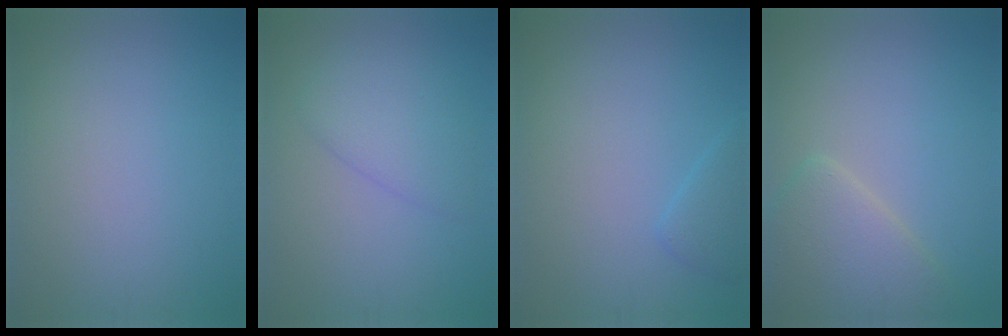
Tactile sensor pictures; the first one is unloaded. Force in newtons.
{"total": 3.2, "press": 3.2, "slide": 0.3}
{"total": 1.6, "press": 1.6, "slide": 0.1}
{"total": 4.5, "press": 4.5, "slide": 0.2}